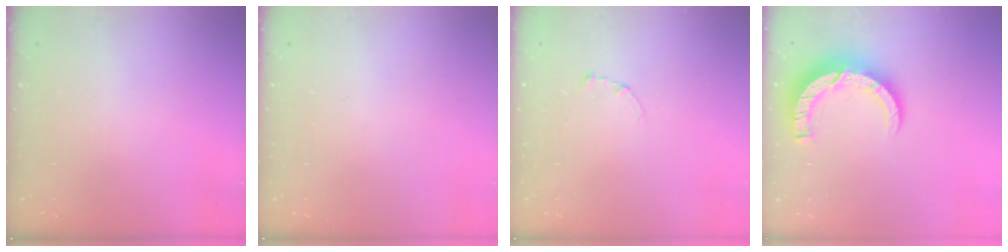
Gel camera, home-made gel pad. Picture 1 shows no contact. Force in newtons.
{"total": 0.0}
{"total": 2.3, "press": 2.3, "slide": 0.2}
{"total": 10.0, "press": 9.9, "slide": 1.0}